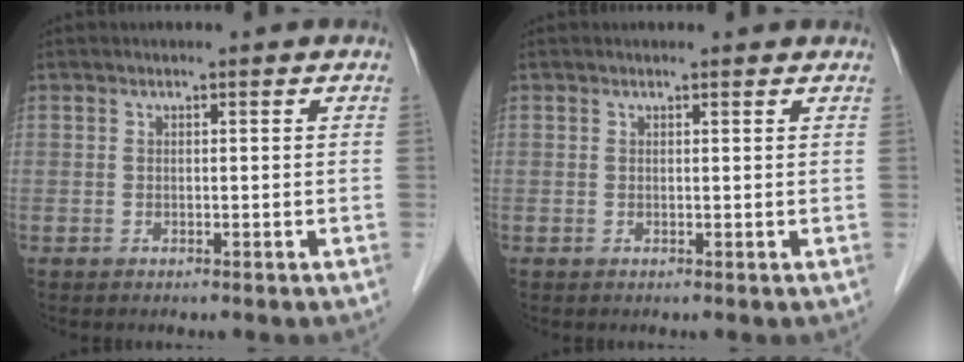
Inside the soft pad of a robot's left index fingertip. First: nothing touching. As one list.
[{"total": 1.9, "force": [1.8, 0.4, 0.3], "torque": [-0.014, 0.008, 0.016]}]